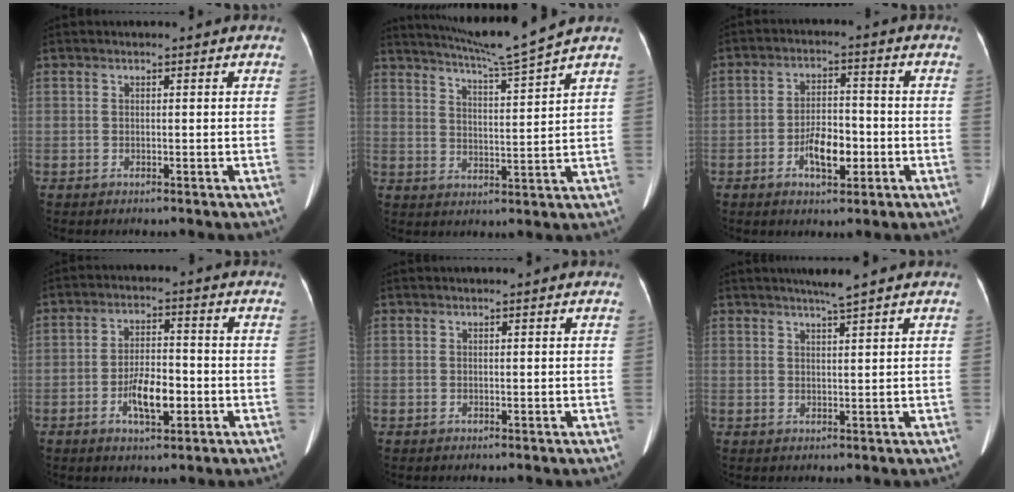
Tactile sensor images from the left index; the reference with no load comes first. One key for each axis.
{"total": 9.4, "fx": 8.4, "fy": -2.6, "fz": 3.3, "tx": -0.063, "ty": -0.024, "tz": 0.141}
{"total": 6.3, "fx": -2.4, "fy": 2.7, "fz": 5.2, "tx": -0.099, "ty": 0.005, "tz": -0.039}
{"total": 6.5, "fx": -2.4, "fy": 2.4, "fz": 5.6, "tx": -0.108, "ty": 0.002, "tz": -0.041}
{"total": 0.0}
{"total": 2.9, "fx": 2.2, "fy": -0.8, "fz": 1.6, "tx": -0.027, "ty": -0.002, "tz": 0.041}